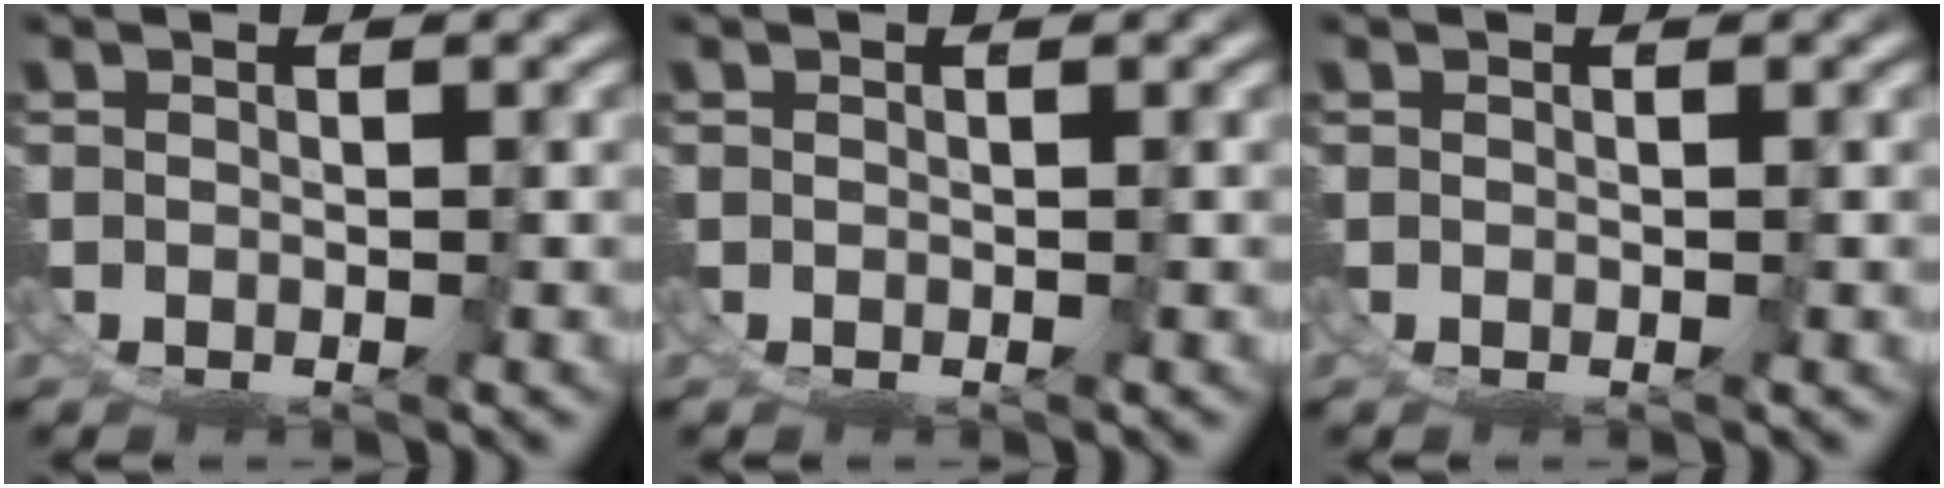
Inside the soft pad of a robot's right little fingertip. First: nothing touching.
{"total": 0.0}
{"total": 0.0}